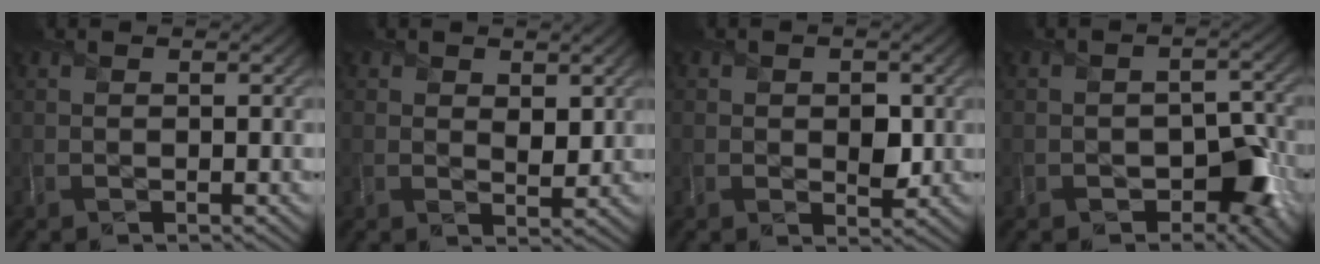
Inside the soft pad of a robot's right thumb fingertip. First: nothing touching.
{"total": 2.9, "force": [1.2, 1.9, 1.9], "torque": [-0.034, -0.007, 0.020]}
{"total": 2.8, "force": [0.1, 2.1, 1.9], "torque": [-0.033, -0.008, -0.002]}
{"total": 5.5, "force": [-2.3, 3.8, 3.2], "torque": [-0.039, -0.008, -0.040]}